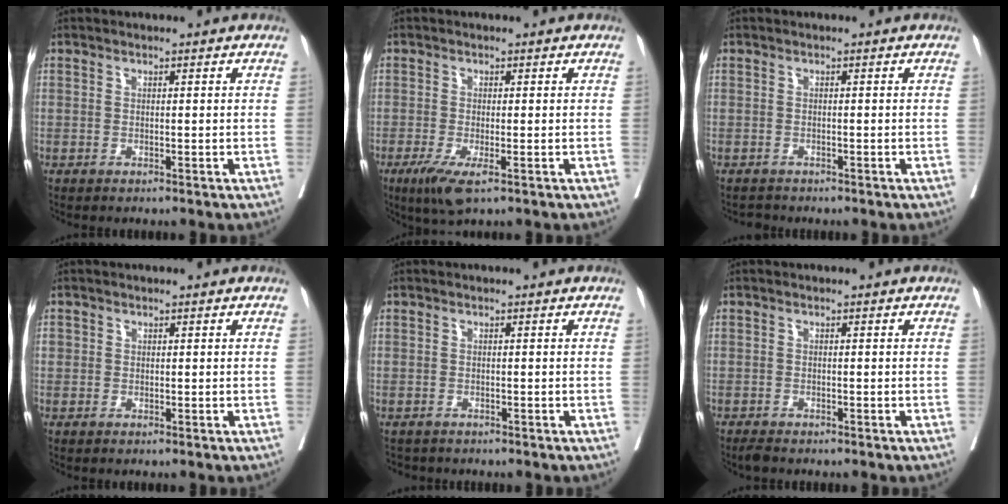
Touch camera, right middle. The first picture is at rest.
{"total": 4.5, "force": [-2.3, 0.8, 3.8], "torque": [-0.069, -0.014, -0.038]}
{"total": 0.9, "force": [-0.9, 0.3, -0.3], "torque": [0.001, -0.004, -0.015]}
{"total": 1.0, "force": [0.2, 0.9, 0.2], "torque": [0.004, 0.006, 0.003]}
{"total": 2.2, "force": [-2.0, 0.9, 0.1], "torque": [-0.010, -0.006, -0.031]}
{"total": 1.3, "force": [-1.2, 0.2, 0.4], "torque": [-0.012, -0.004, -0.020]}